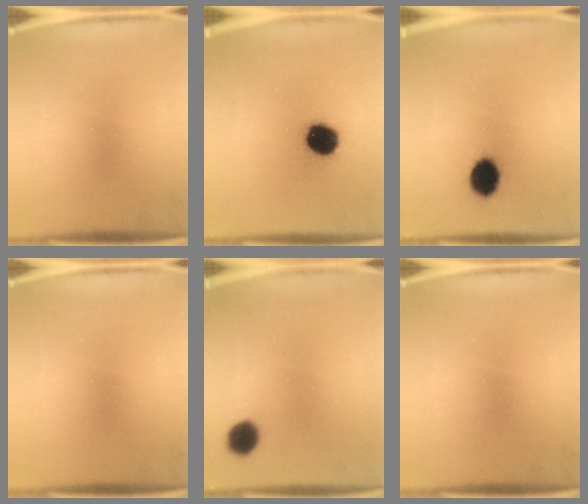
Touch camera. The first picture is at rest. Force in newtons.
{"total": 11.8}
{"total": 8.2}
{"total": 0.0}
{"total": 5.3}
{"total": 0.0}